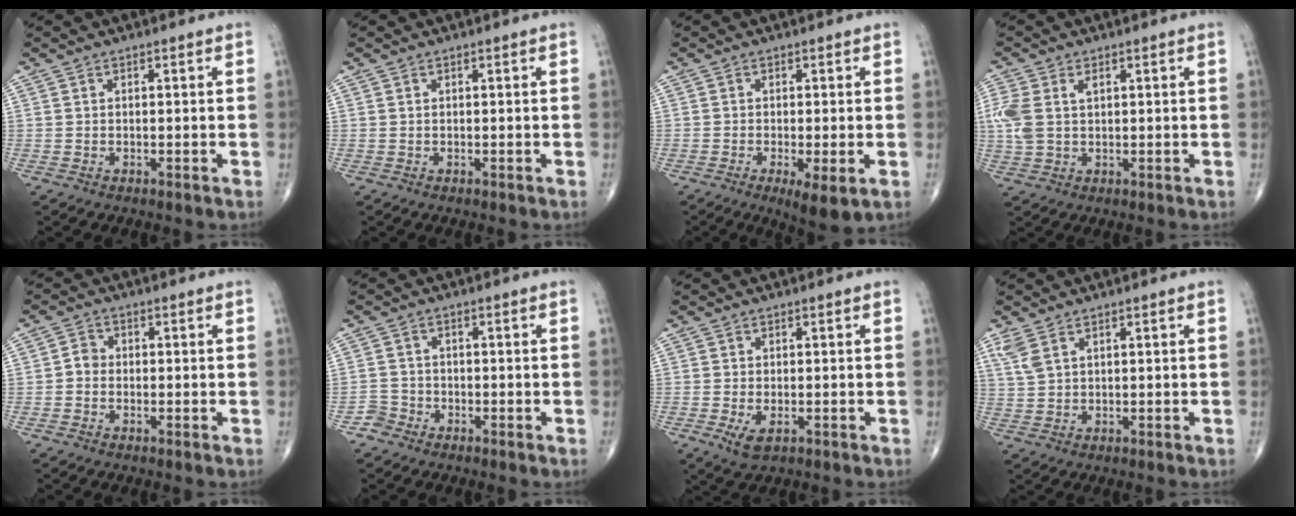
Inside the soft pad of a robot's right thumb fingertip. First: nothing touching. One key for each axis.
{"total": 0.0}
{"total": 5.8, "fx": -2.0, "fy": 1.4, "fz": 5.2, "tx": -0.087, "ty": -0.018, "tz": -0.031}
{"total": 6.8, "fx": 1.4, "fy": 4.3, "fz": 5.2, "tx": -0.140, "ty": 0.015, "tz": 0.033}
{"total": 2.2, "fx": -0.5, "fy": 1.9, "fz": 1.1, "tx": -0.009, "ty": 0.006, "tz": -0.018}
{"total": 2.4, "fx": -1.6, "fy": 1.7, "fz": -0.3, "tx": 0.011, "ty": 0.009, "tz": -0.038}
{"total": 3.2, "fx": -1.1, "fy": 1.5, "fz": 2.6, "tx": -0.051, "ty": -0.008, "tz": -0.016}
{"total": 3.2, "fx": 1.9, "fy": 1.5, "fz": 2.2, "tx": -0.056, "ty": 0.005, "tz": 0.050}